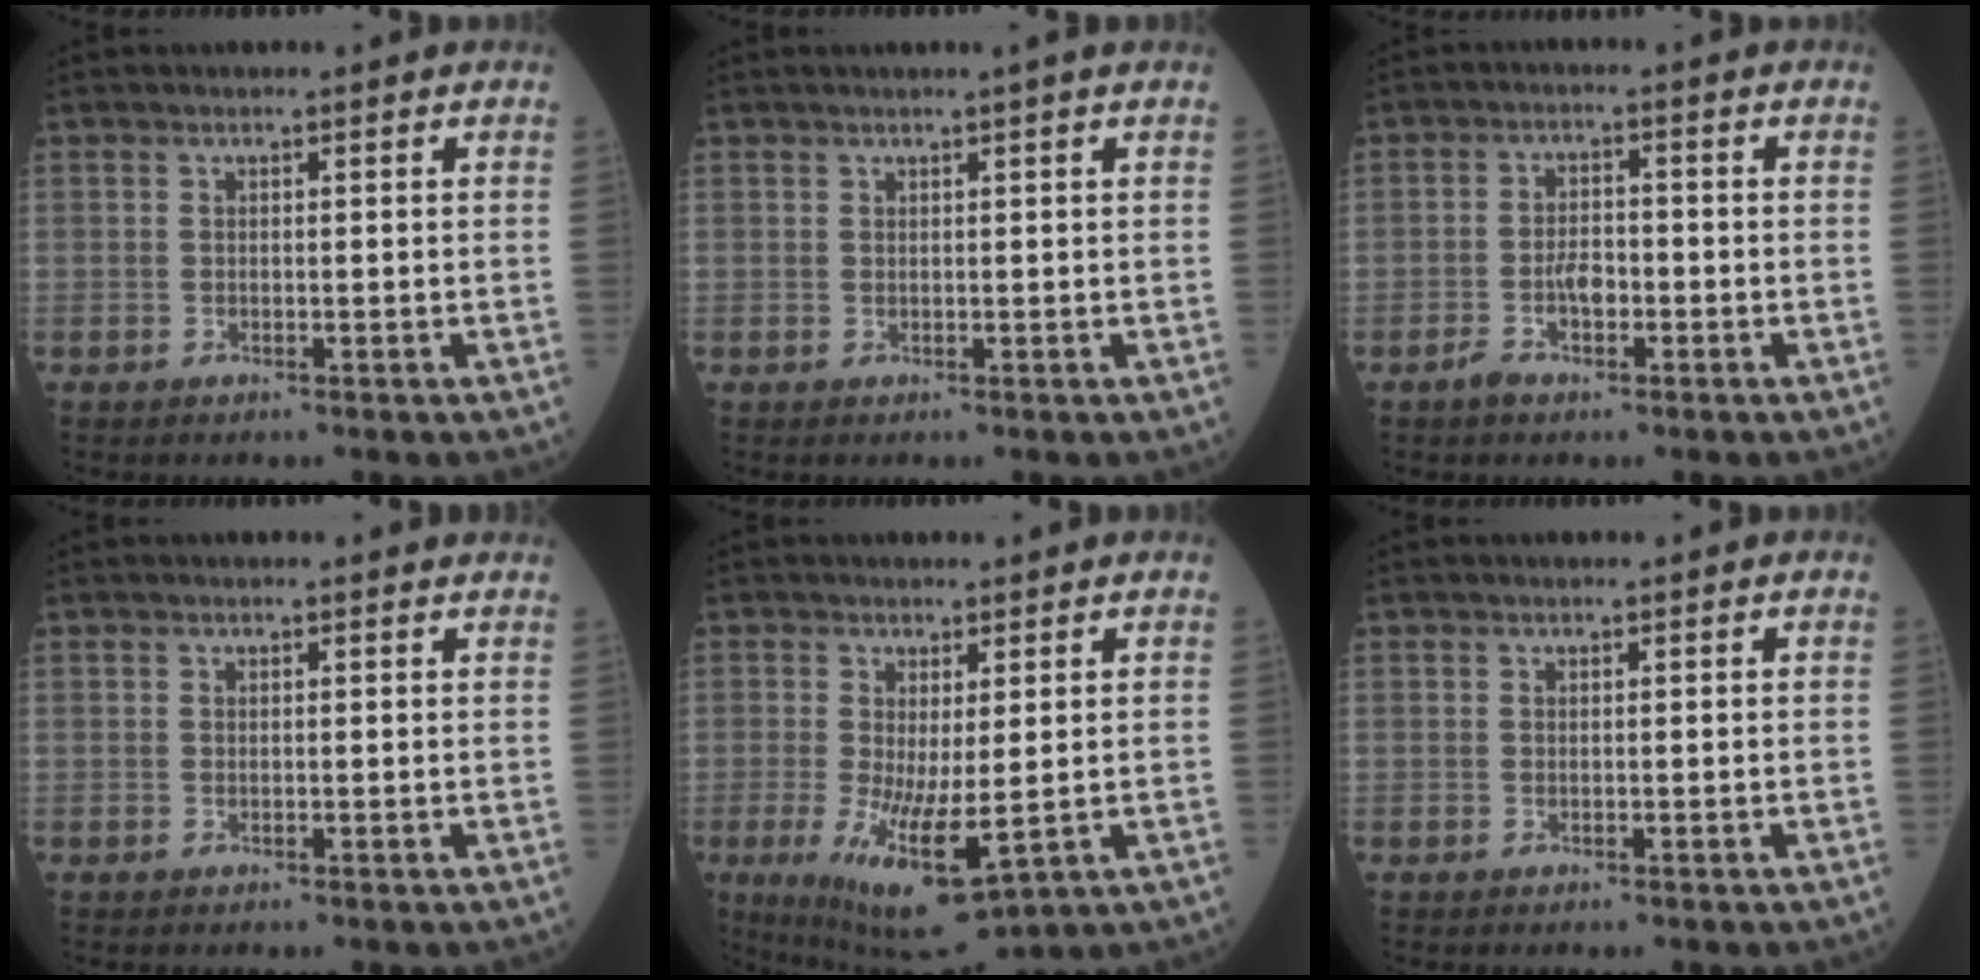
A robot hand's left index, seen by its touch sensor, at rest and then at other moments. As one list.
[{"total": 0.6, "force": [0.3, -0.3, 0.4], "torque": [-0.013, -0.005, 0.010]}, {"total": 3.9, "force": [-1.9, 1.8, 2.9], "torque": [-0.060, 0.005, -0.035]}, {"total": 0.6, "force": [0.6, 0.1, 0.0], "torque": [-0.005, -0.006, -0.003]}, {"total": 9.7, "force": [-1.8, 2.5, 9.2], "torque": [-0.168, -0.033, -0.014]}, {"total": 0.0}]